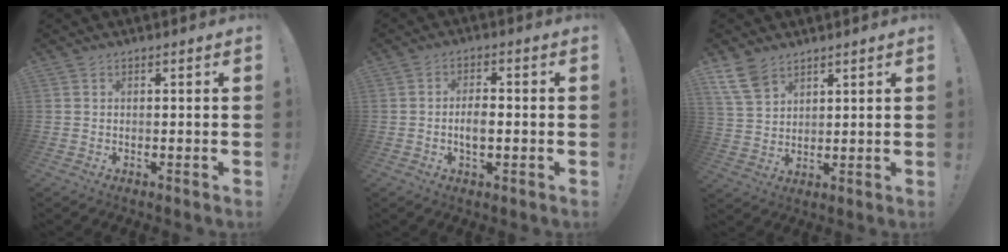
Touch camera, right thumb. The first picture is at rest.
{"total": 4.7, "force": [-1.2, 2.1, 4.0], "torque": [-0.072, 0.005, -0.023]}
{"total": 8.5, "force": [5.9, 4.6, 4.0], "torque": [-0.070, -0.027, 0.118]}